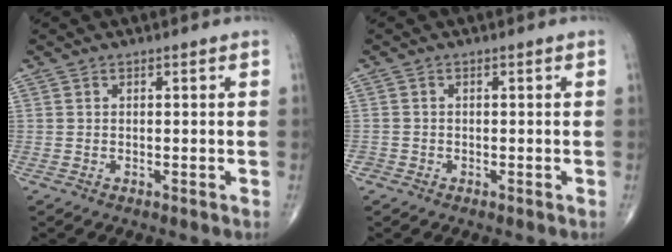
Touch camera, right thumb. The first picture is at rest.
{"total": 0.8, "force": [-0.5, 0.6, -0.1], "torque": [0.003, 0.004, -0.014]}